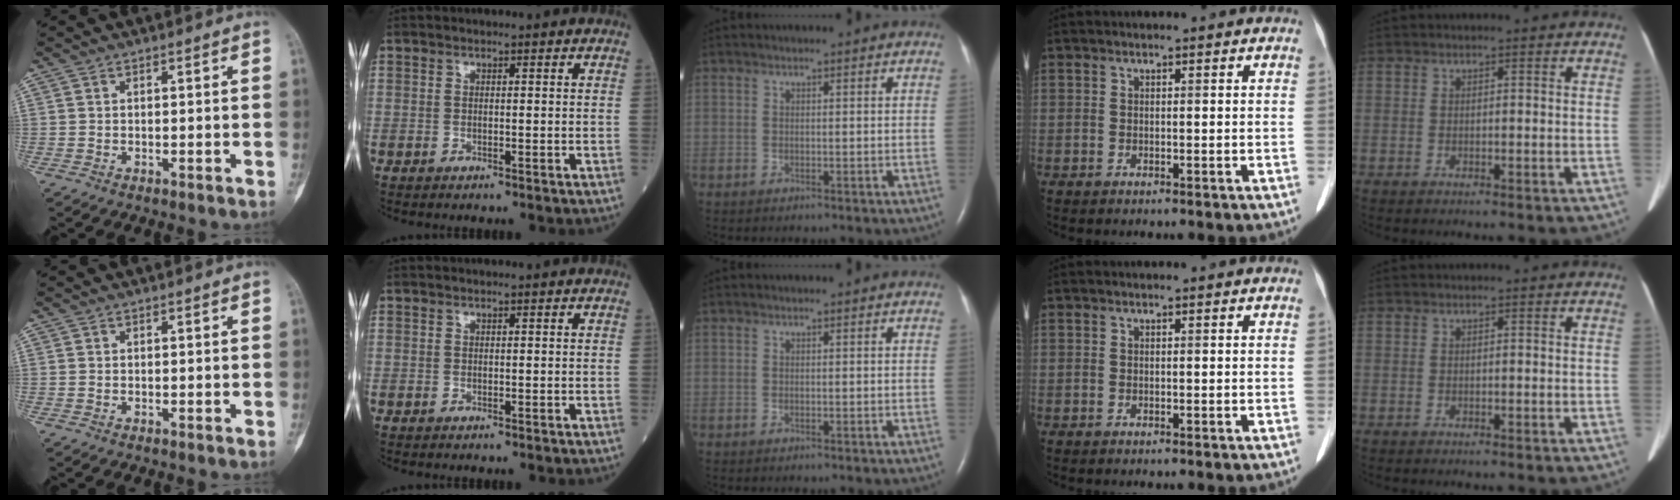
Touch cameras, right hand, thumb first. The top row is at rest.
{}